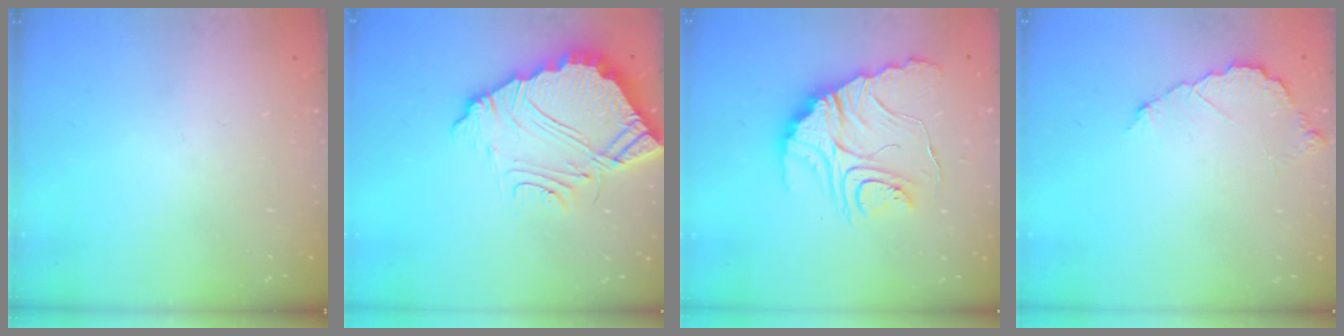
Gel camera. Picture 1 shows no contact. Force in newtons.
{"total": 12.9, "press": 12.9, "slide": 1.1}
{"total": 15.7, "press": 15.7, "slide": 1.1}
{"total": 6.2, "press": 6.2, "slide": 0.3}